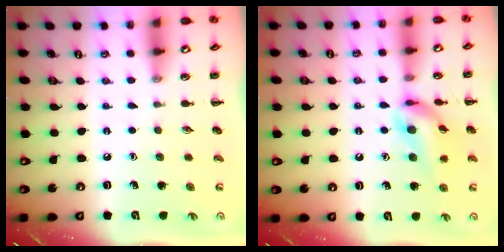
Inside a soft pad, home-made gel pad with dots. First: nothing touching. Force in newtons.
{"total": 13.9, "press": 13.6, "slide": 2.4}